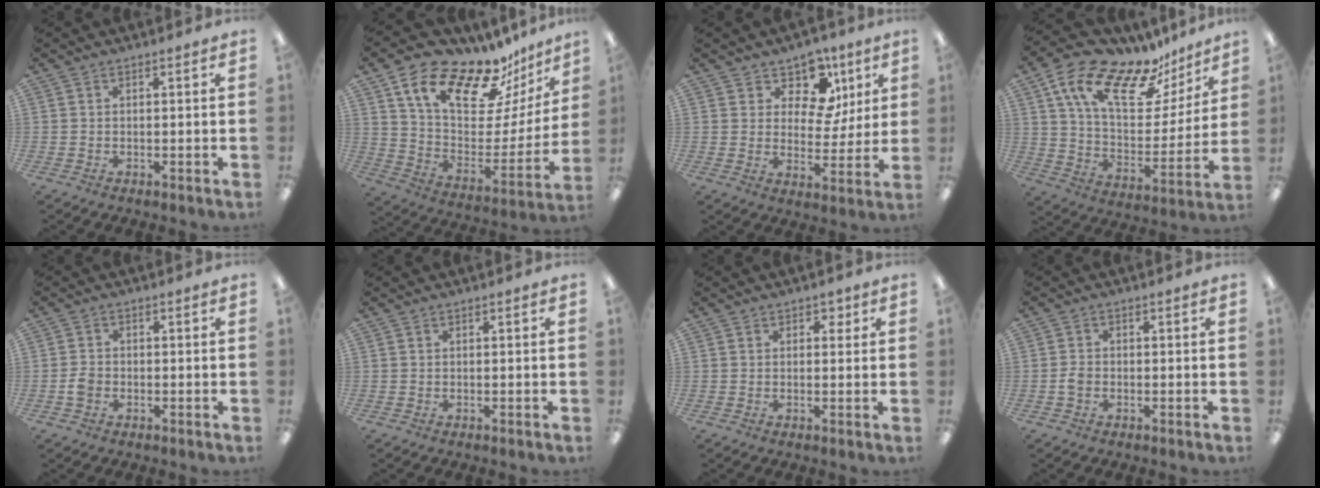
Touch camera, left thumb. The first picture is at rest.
{"total": 20.4, "force": [15.4, 7.9, 10.7], "torque": [-0.182, -0.114, 0.266]}
{"total": 12.1, "force": [7.2, 7.8, 5.7], "torque": [-0.090, -0.040, 0.134]}
{"total": 20.3, "force": [13.6, 8.9, 12.3], "torque": [-0.214, -0.078, 0.235]}
{"total": 2.7, "force": [-0.8, 2.2, 1.4], "torque": [-0.024, 0.006, -0.017]}
{"total": 0.0}
{"total": 2.1, "force": [1.0, 1.7, 0.8], "torque": [-0.001, -0.002, 0.014]}
{"total": 2.2, "force": [-0.6, 1.7, 1.3], "torque": [-0.023, 0.005, -0.013]}